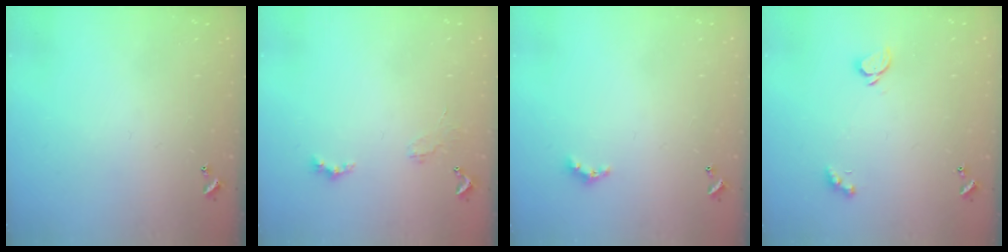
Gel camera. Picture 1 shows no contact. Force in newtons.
{"total": 1.9, "press": 1.8, "slide": 0.5}
{"total": 2.8, "press": 2.7, "slide": 0.6}
{"total": 1.4, "press": 1.4, "slide": 0.3}